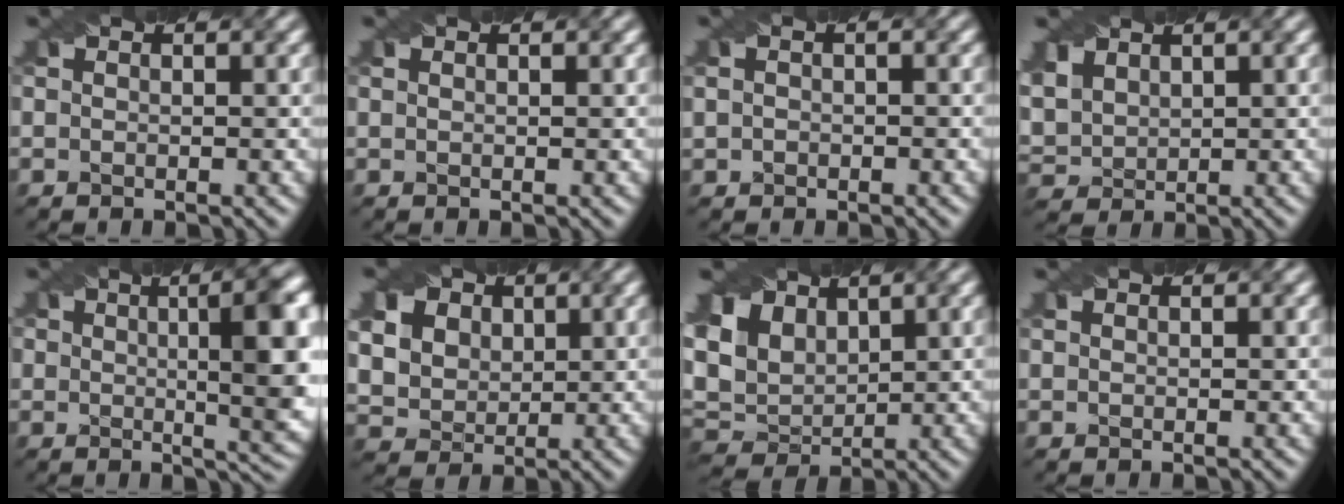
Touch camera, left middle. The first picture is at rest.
{"total": 0.6, "force": [0.3, 0.2, 0.4], "torque": [-0.008, -0.001, 0.007]}
{"total": 1.4, "force": [0.2, 1.0, 0.9], "torque": [-0.016, 0.005, 0.003]}
{"total": 3.7, "force": [2.0, 2.5, 1.9], "torque": [-0.053, 0.004, 0.041]}
{"total": 8.7, "force": [1.4, 2.7, 8.2], "torque": [-0.106, 0.000, 0.026]}
{"total": 13.0, "force": [5.8, 10.0, 6.0], "torque": [-0.150, 0.029, 0.092]}
{"total": 6.4, "force": [2.7, 4.7, 3.5], "torque": [-0.090, 0.008, 0.048]}
{"total": 0.6, "force": [0.5, 0.2, 0.3], "torque": [-0.007, 0.000, 0.009]}